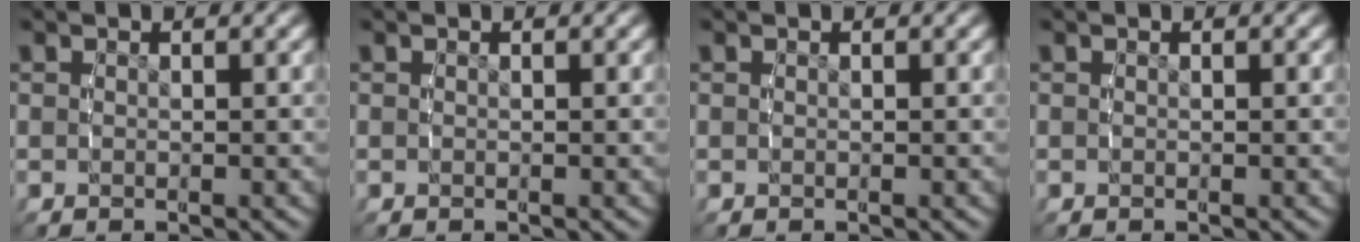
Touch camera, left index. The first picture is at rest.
{"total": 0.0}
{"total": 0.0}
{"total": 0.0}